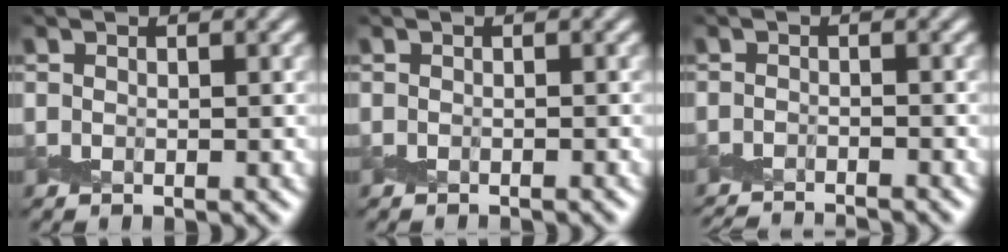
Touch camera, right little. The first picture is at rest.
{"total": 0.6, "force": [-0.5, -0.2, -0.1], "torque": [0.004, -0.001, -0.011]}
{"total": 3.8, "force": [-3.7, -0.4, 0.7], "torque": [-0.011, -0.014, -0.071]}